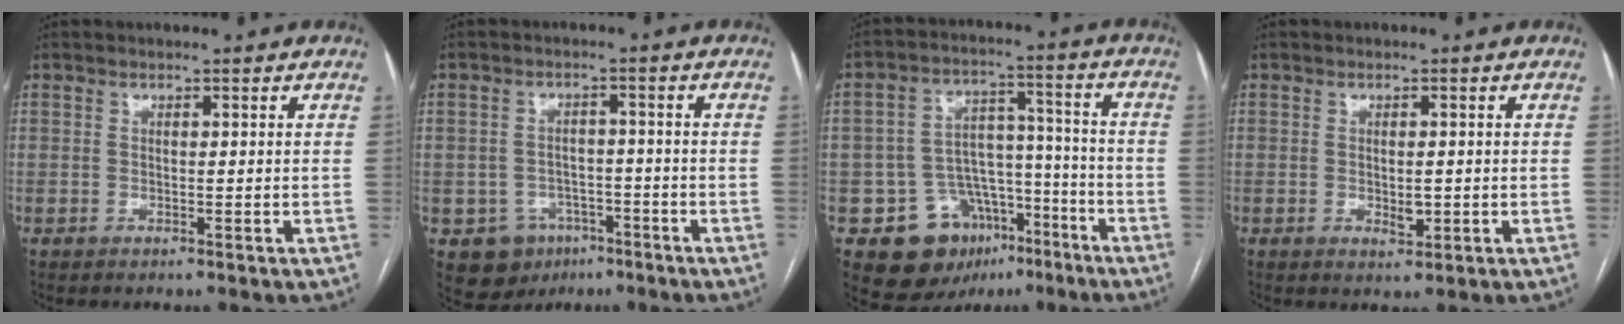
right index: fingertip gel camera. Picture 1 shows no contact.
{"total": 6.8, "force": [-3.5, 5.6, 1.5], "torque": [-0.024, 0.011, -0.041]}
{"total": 13.6, "force": [-7.4, 10.0, 5.4], "torque": [-0.067, 0.059, -0.101]}
{"total": 2.4, "force": [-0.3, 1.1, 2.0], "torque": [-0.035, -0.003, 0.001]}